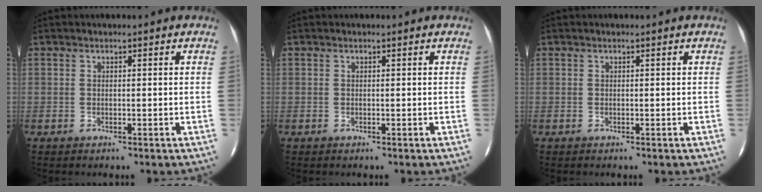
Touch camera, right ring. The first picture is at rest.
{"total": 0.0}
{"total": 0.0}